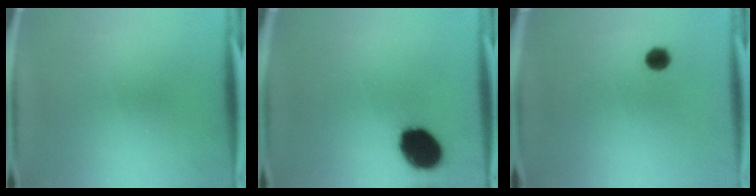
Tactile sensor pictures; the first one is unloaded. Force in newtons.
{"total": 13.4}
{"total": 2.5}